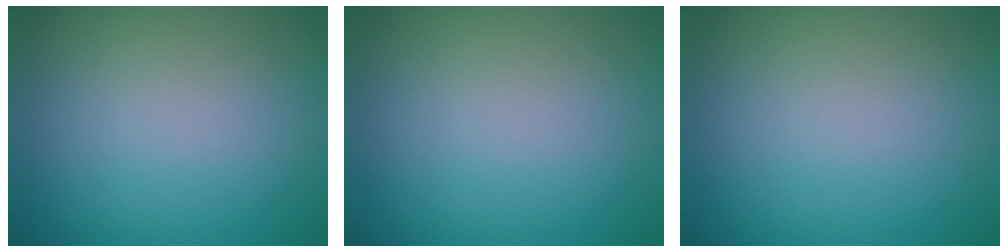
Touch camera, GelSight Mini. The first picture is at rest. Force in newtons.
{"total": 0.0}
{"total": 0.0}